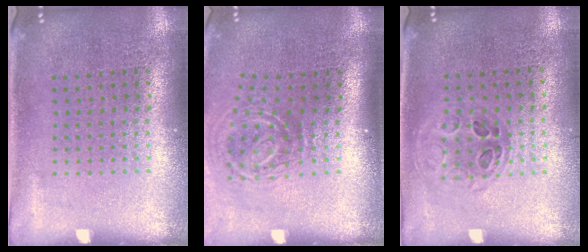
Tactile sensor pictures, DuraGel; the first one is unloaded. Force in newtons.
{"total": 2.0, "press": 1.3, "slide": 1.6}
{"total": 0.9, "press": 0.9, "slide": 0.2}